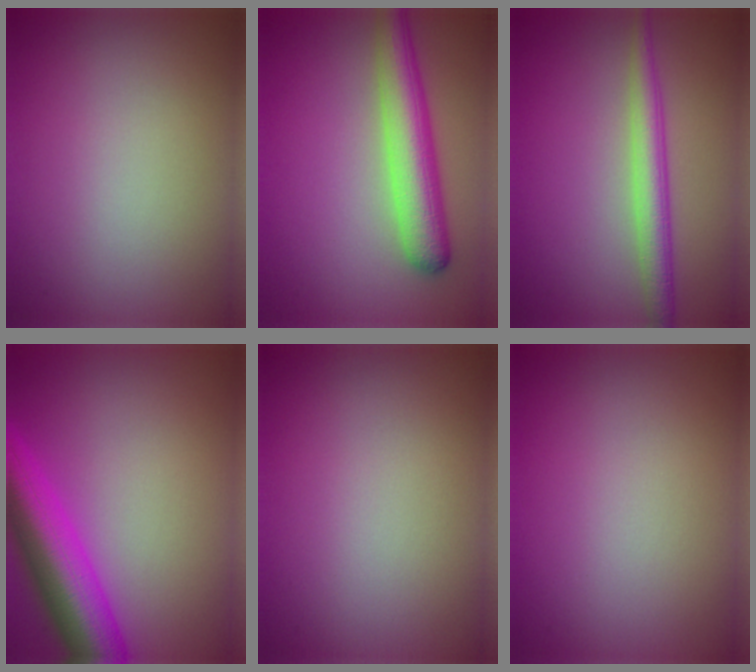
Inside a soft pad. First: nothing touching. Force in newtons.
{"total": 5.7, "press": 5.7, "slide": 0.2}
{"total": 3.4, "press": 3.4, "slide": 0.1}
{"total": 8.5, "press": 8.5, "slide": 0.6}
{"total": 0.0}
{"total": 0.0}